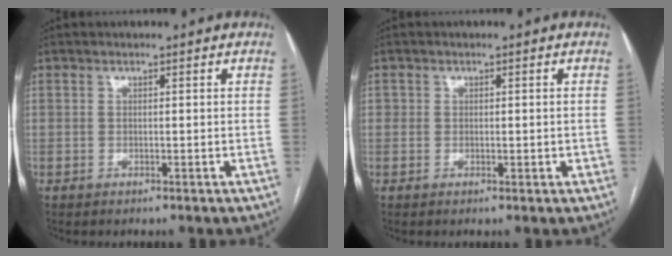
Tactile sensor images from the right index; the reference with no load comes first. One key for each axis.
{"total": 1.8, "fx": 0.0, "fy": 1.4, "fz": 1.1, "tx": -0.011, "ty": 0.005, "tz": 0.001}